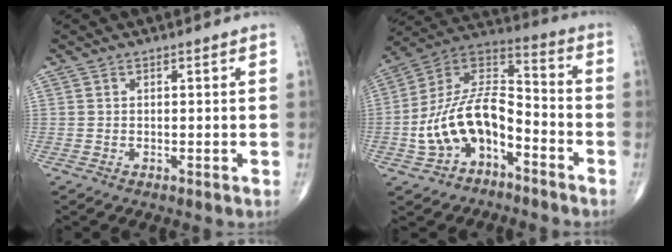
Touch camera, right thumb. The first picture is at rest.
{"total": 16.3, "force": [-6.2, 9.3, 11.8], "torque": [-0.207, 0.075, -0.117]}